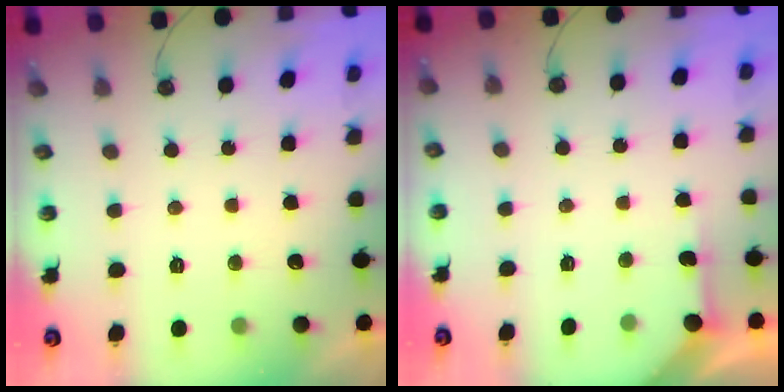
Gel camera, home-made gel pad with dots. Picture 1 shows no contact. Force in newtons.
{"total": 4.1, "press": 4.1, "slide": 0.5}